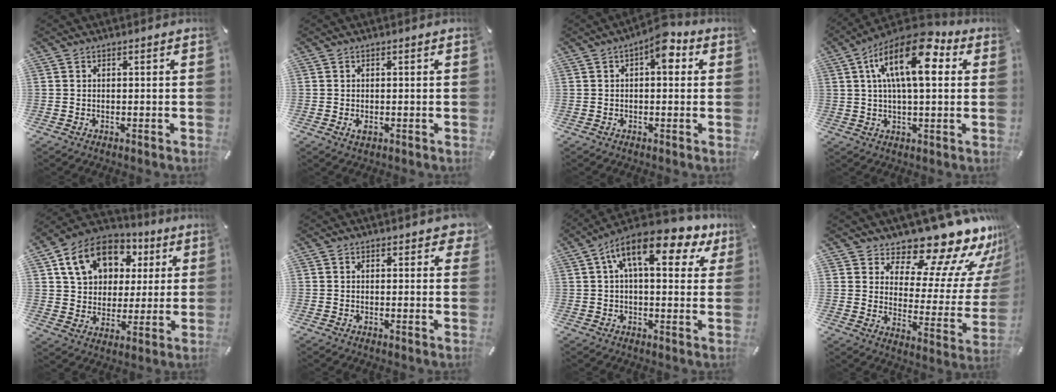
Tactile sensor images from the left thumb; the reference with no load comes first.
{"total": 1.5, "force": [-0.3, 0.9, 1.1], "torque": [-0.028, -0.002, -0.007]}
{"total": 6.5, "force": [2.1, 3.0, 5.4], "torque": [-0.068, -0.006, 0.026]}
{"total": 16.4, "force": [5.8, 7.0, 13.6], "torque": [-0.233, -0.014, 0.095]}
{"total": 14.9, "force": [6.8, 11.4, 6.8], "torque": [-0.131, -0.014, 0.131]}
{"total": 2.3, "force": [1.5, 1.3, 1.3], "torque": [-0.014, -0.001, 0.023]}
{"total": 13.6, "force": [6.1, 5.5, 10.9], "torque": [-0.169, -0.019, 0.100]}
{"total": 16.6, "force": [14.6, 5.3, 5.9], "torque": [-0.092, -0.129, 0.239]}